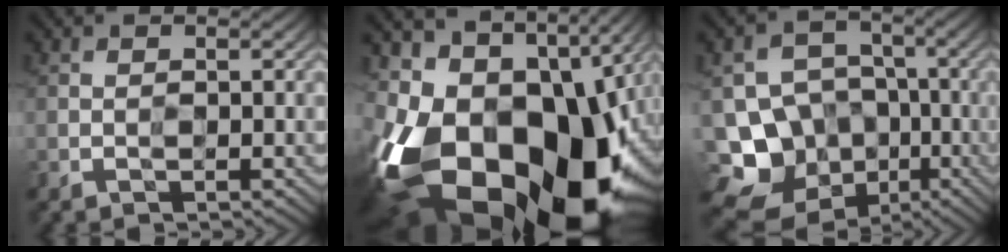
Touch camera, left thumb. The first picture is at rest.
{"total": 20.8, "force": [-6.9, 13.6, 14.1], "torque": [-0.296, -0.050, -0.093]}
{"total": 14.9, "force": [-6.9, 12.5, 4.2], "torque": [-0.127, -0.041, -0.107]}